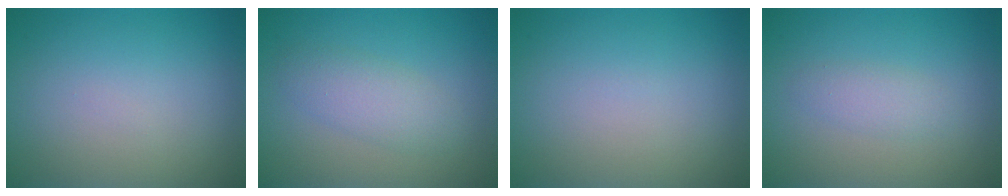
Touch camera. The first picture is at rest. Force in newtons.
{"total": 2.6, "press": 2.6, "slide": 0.0}
{"total": 0.0}
{"total": 1.6, "press": 1.6, "slide": 0.1}